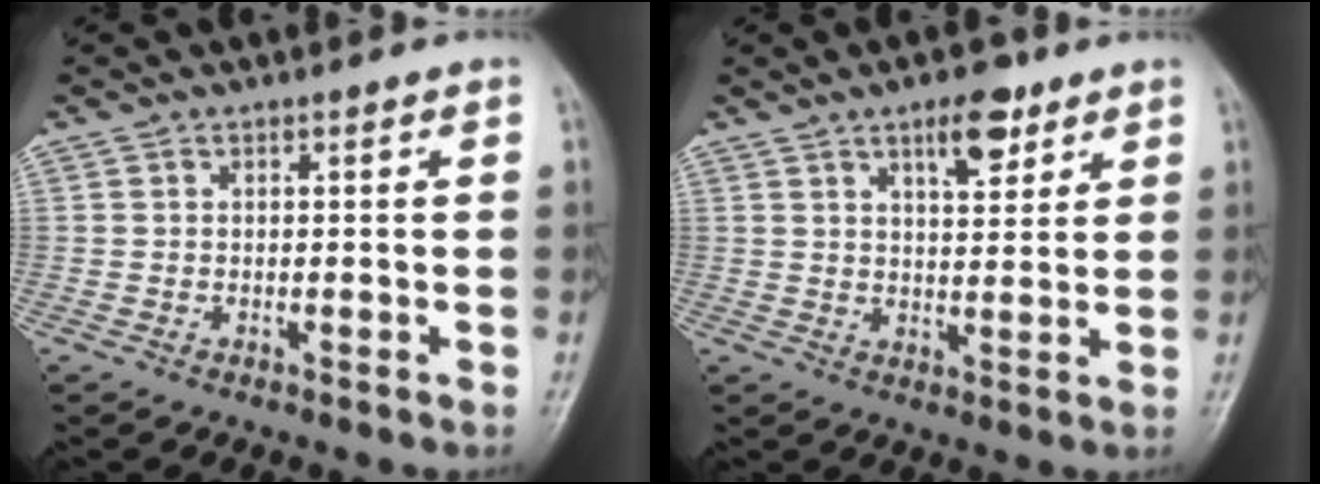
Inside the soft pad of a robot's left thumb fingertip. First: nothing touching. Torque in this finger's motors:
{"motor_torque": [-0.27, -0.05, -0.13, -0.03, 0.14]}